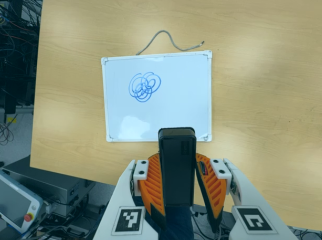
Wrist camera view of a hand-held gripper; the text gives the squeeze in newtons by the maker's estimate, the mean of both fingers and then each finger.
{"total": 6.1, "left": 5.5, "right": 6.6}